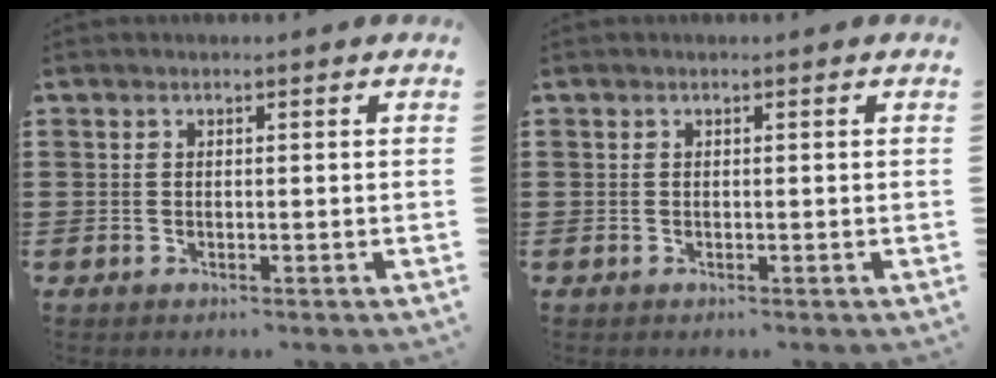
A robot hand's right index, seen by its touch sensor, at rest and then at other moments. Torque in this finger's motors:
{"motor_torque": [0.06, 0.06, 0.00, 0.00]}